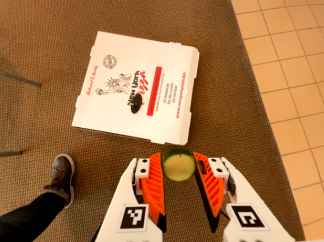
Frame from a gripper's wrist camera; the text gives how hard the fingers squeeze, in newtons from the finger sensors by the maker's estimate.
{"total": 8.3, "left": 7.9, "right": 8.6}